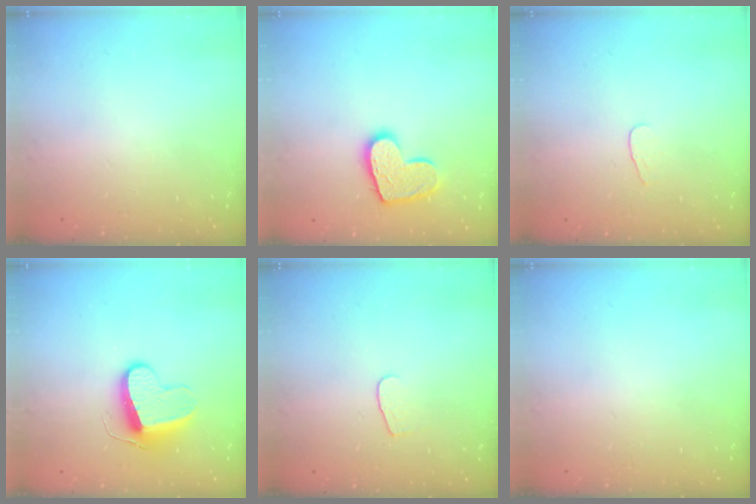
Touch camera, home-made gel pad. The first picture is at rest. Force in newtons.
{"total": 11.6, "press": 11.6, "slide": 0.8}
{"total": 2.8, "press": 2.8, "slide": 0.3}
{"total": 10.0, "press": 10.0, "slide": 0.6}
{"total": 4.2, "press": 4.2, "slide": 0.4}
{"total": 0.0}